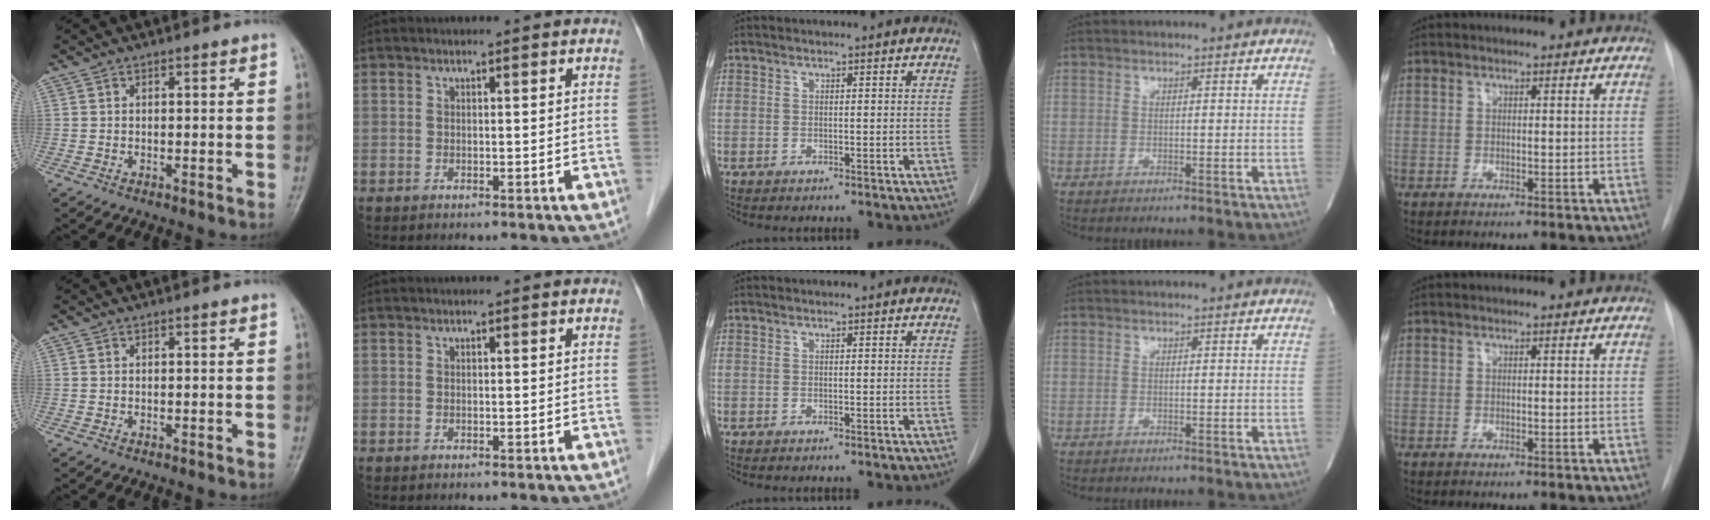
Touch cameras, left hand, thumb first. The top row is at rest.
{}